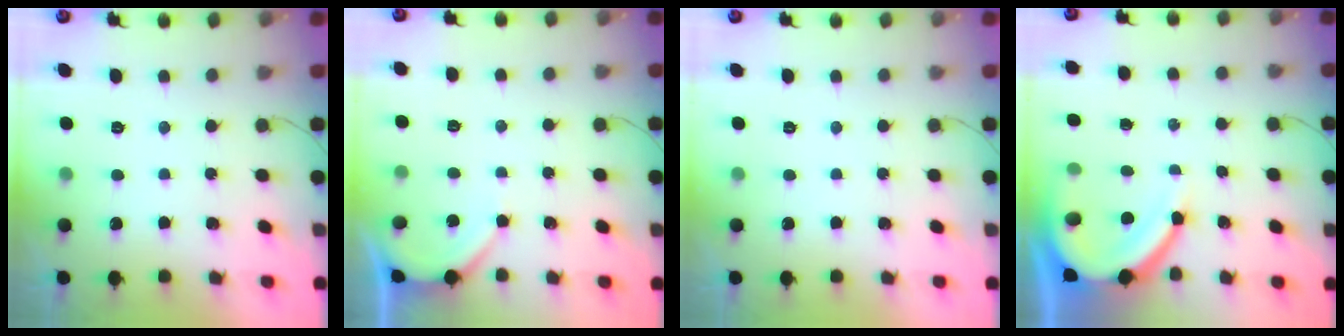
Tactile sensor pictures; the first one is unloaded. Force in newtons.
{"total": 3.1, "press": 3.1, "slide": 0.5}
{"total": 0.0}
{"total": 10.9, "press": 10.8, "slide": 1.2}